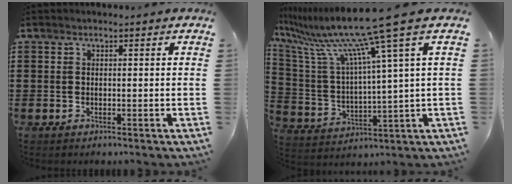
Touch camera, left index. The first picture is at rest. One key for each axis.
{"total": 12.5, "fx": 9.0, "fy": -0.6, "fz": 8.6, "tx": -0.212, "ty": -0.054, "tz": 0.139}